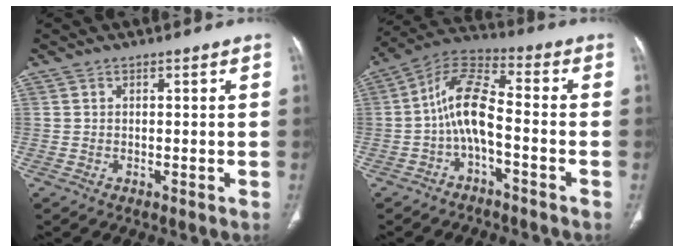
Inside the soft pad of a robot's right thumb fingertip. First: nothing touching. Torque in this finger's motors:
{"motor_torque": [1.85, 2.42, 1.48, -1.04, 0.15]}